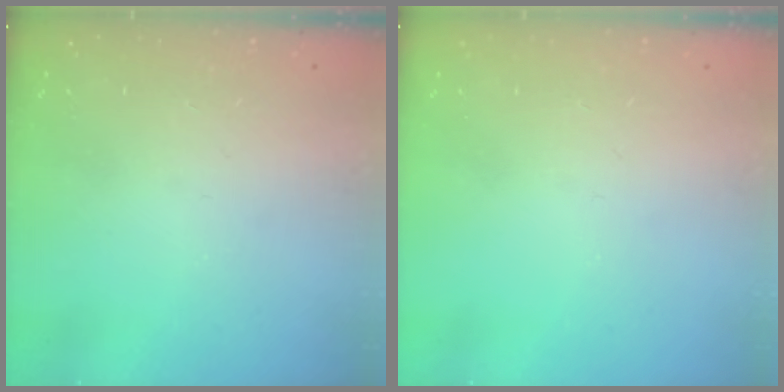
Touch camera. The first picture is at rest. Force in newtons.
{"total": 0.0}